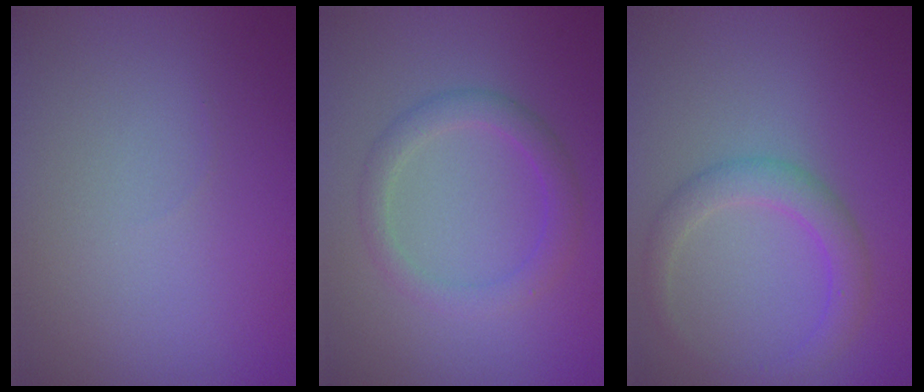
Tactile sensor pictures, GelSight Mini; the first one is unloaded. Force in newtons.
{"total": 2.5, "press": 2.5, "slide": 0.2}
{"total": 2.7, "press": 2.7, "slide": 0.2}